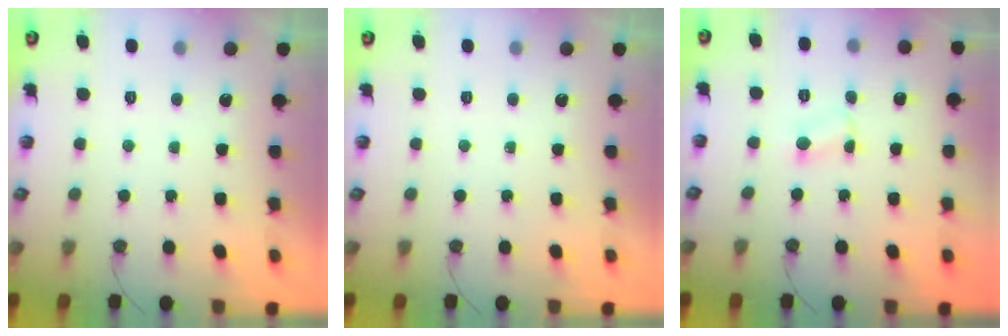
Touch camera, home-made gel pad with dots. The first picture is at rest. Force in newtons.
{"total": 0.0}
{"total": 2.7, "press": 2.6, "slide": 0.5}